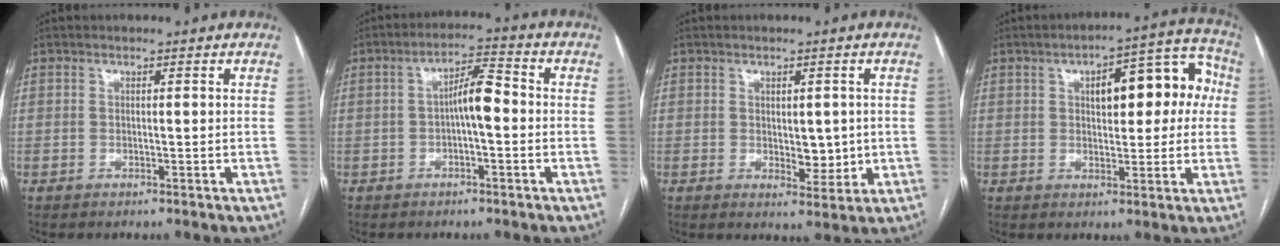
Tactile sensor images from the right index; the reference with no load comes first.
{"total": 5.7, "force": [-0.5, 1.4, 5.5], "torque": [-0.092, 0.022, -0.011]}
{"total": 4.2, "force": [0.0, 2.3, 3.5], "torque": [-0.044, -0.006, 0.010]}
{"total": 12.2, "force": [2.5, 5.0, 10.9], "torque": [-0.130, 0.045, 0.032]}